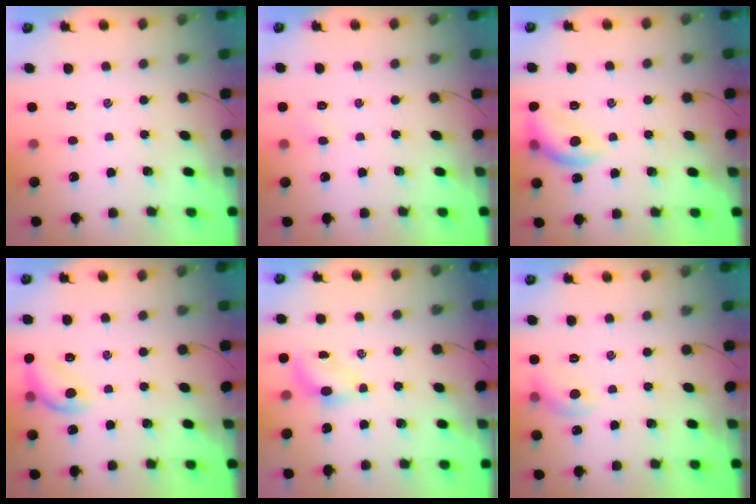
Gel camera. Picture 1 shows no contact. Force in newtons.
{"total": 3.0, "press": 2.9, "slide": 0.8}
{"total": 13.0, "press": 12.9, "slide": 0.9}
{"total": 11.2, "press": 11.1, "slide": 0.4}
{"total": 4.3, "press": 4.2, "slide": 0.9}
{"total": 6.0, "press": 5.9, "slide": 1.2}